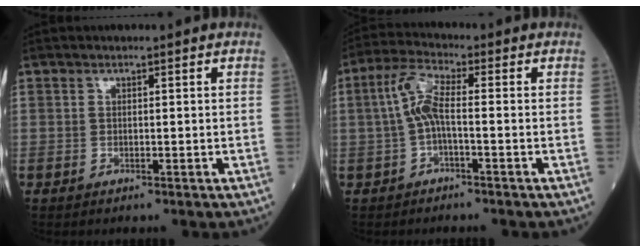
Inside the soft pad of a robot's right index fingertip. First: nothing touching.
{"total": 5.5, "force": [-0.5, 1.1, 5.3], "torque": [-0.114, 0.017, -0.015]}